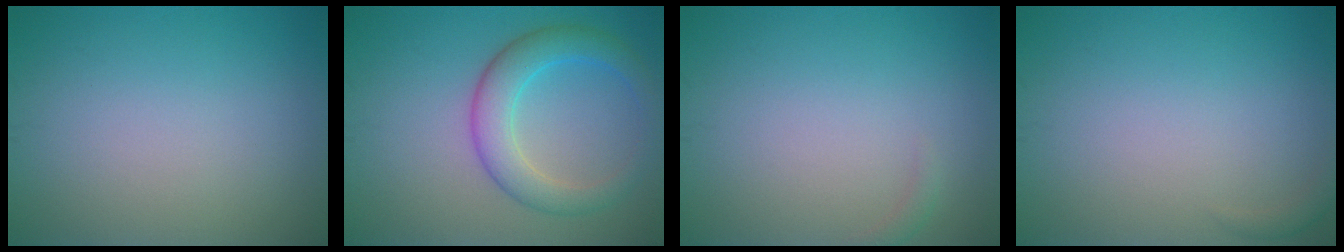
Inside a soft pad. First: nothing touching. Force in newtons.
{"total": 4.7, "press": 4.7, "slide": 0.1}
{"total": 0.6, "press": 0.6, "slide": 0.2}
{"total": 0.7, "press": 0.7, "slide": 0.1}